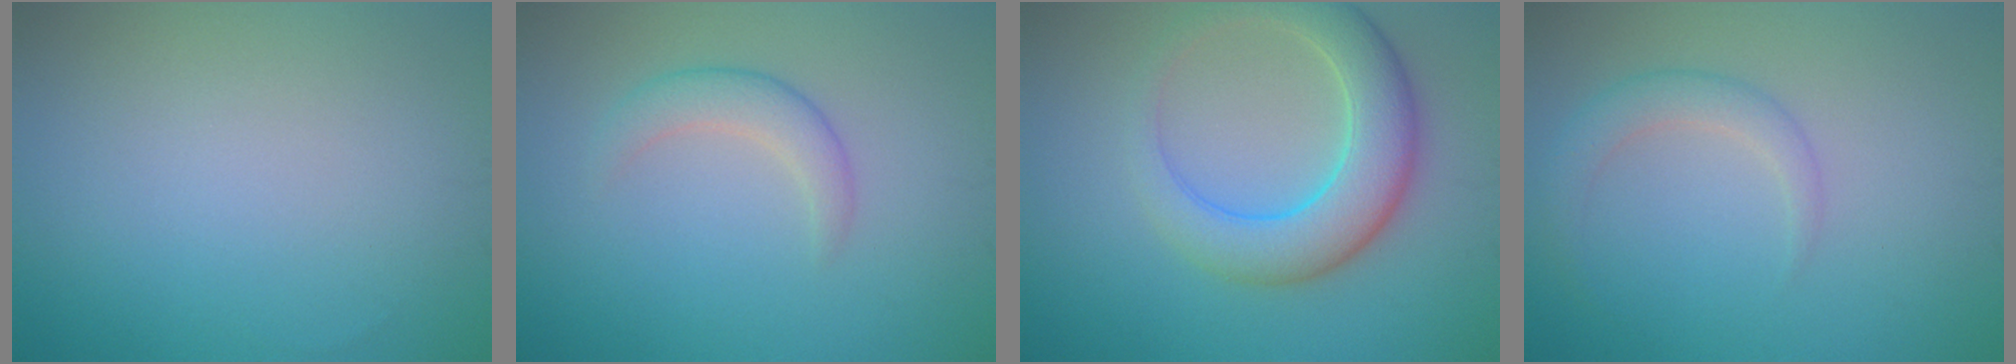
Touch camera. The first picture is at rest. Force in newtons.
{"total": 2.4, "press": 2.4, "slide": 0.2}
{"total": 6.4, "press": 6.4, "slide": 0.3}
{"total": 2.3, "press": 2.2, "slide": 0.1}